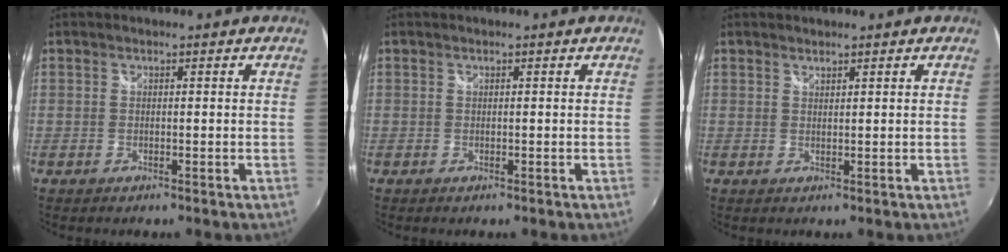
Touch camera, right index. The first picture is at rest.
{"total": 0.0}
{"total": 0.8, "force": [0.8, 0.1, 0.0], "torque": [0.000, 0.000, 0.015]}